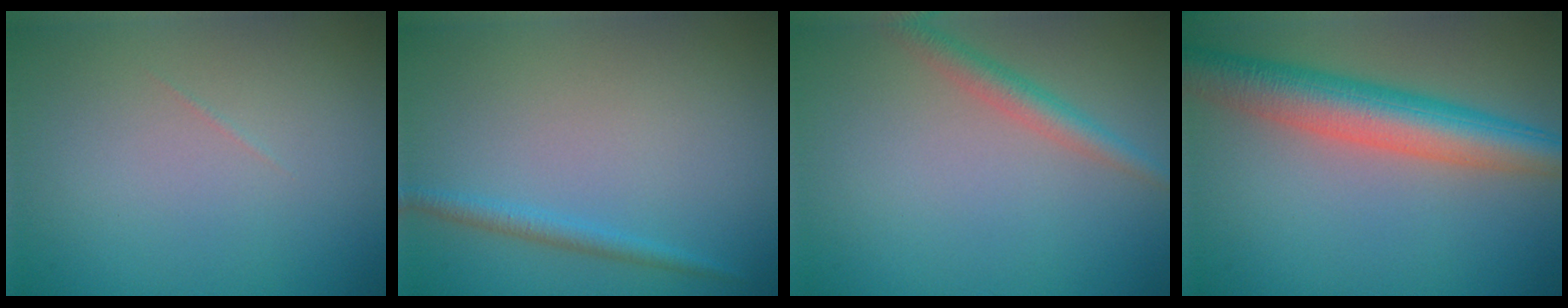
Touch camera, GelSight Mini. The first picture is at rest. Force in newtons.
{"total": 1.5, "press": 1.5, "slide": 0.1}
{"total": 2.4, "press": 2.4, "slide": 0.1}
{"total": 7.3, "press": 7.3, "slide": 0.3}